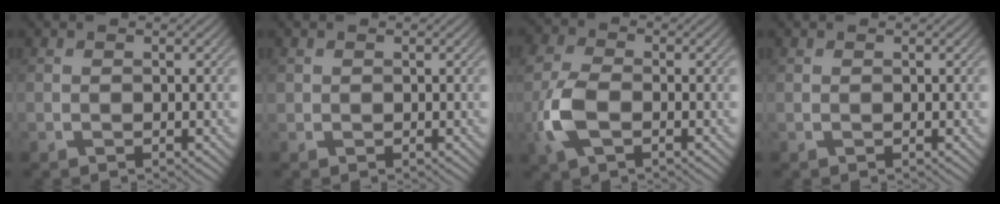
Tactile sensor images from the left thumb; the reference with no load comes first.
{"total": 0.5, "force": [0.2, 0.5, 0.0], "torque": [0.002, -0.002, 0.000]}
{"total": 6.2, "force": [-1.7, 3.5, 4.8], "torque": [-0.129, 0.001, -0.047]}
{"total": 0.0}